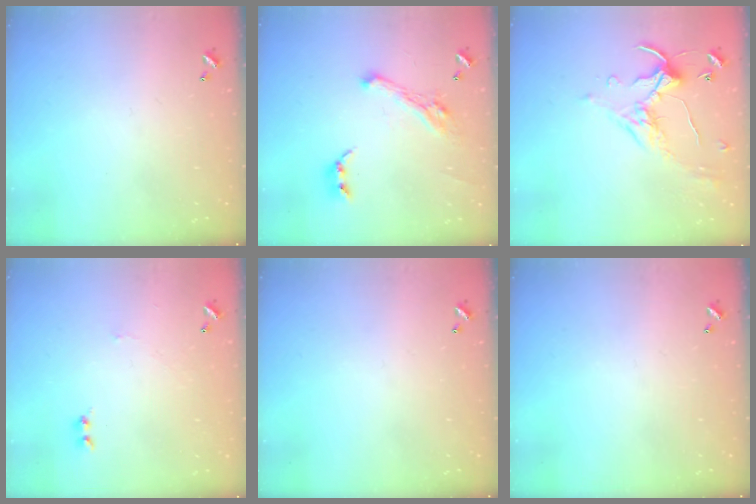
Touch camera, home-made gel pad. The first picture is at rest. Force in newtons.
{"total": 6.2, "press": 6.1, "slide": 1.3}
{"total": 1.2, "press": 0.6, "slide": 1.0}
{"total": 1.7, "press": 1.6, "slide": 0.6}
{"total": 0.0}
{"total": 0.0}